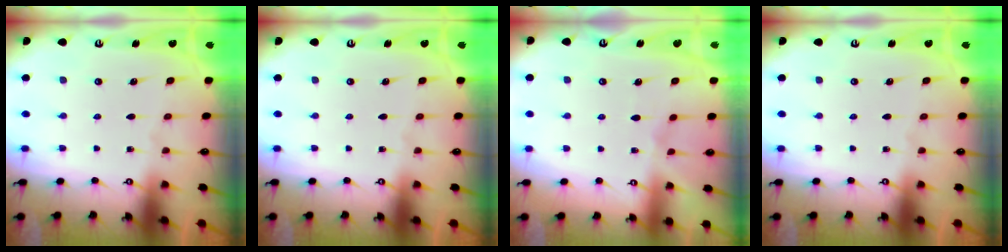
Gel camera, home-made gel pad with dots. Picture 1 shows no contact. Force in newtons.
{"total": 0.0}
{"total": 2.8, "press": 2.8, "slide": 0.5}
{"total": 0.0}